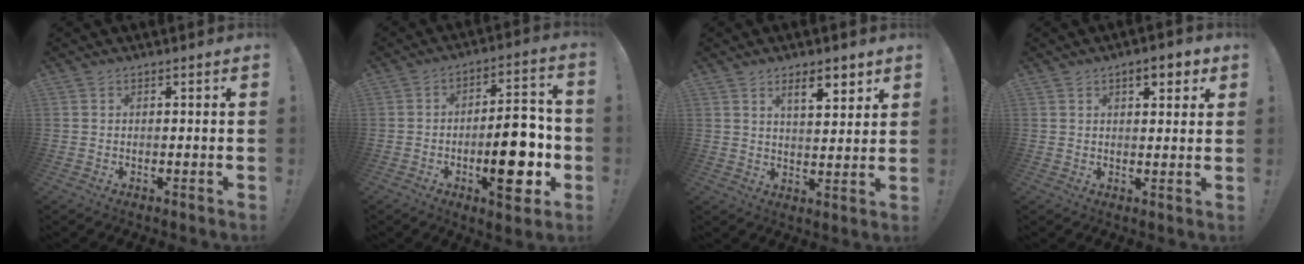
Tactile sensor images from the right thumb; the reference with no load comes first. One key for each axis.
{"total": 17.1, "fx": -4.2, "fy": 6.4, "fz": 15.3, "tx": -0.213, "ty": 0.016, "tz": -0.062}
{"total": 7.8, "fx": 4.8, "fy": 2.3, "fz": 5.7, "tx": -0.081, "ty": -0.021, "tz": 0.078}
{"total": 5.3, "fx": 2.9, "fy": 2.3, "fz": 3.7, "tx": -0.041, "ty": -0.012, "tz": 0.045}